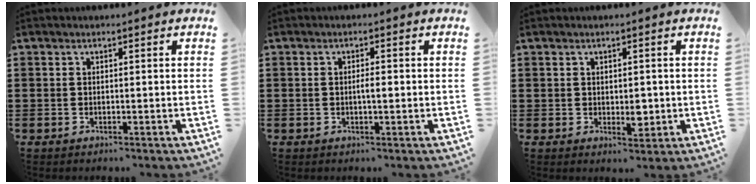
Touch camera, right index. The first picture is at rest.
{"total": 2.5, "force": [-0.1, 0.6, 2.4], "torque": [-0.045, 0.000, -0.003]}
{"total": 3.0, "force": [-0.1, 1.6, 2.4], "torque": [-0.038, -0.001, -0.003]}